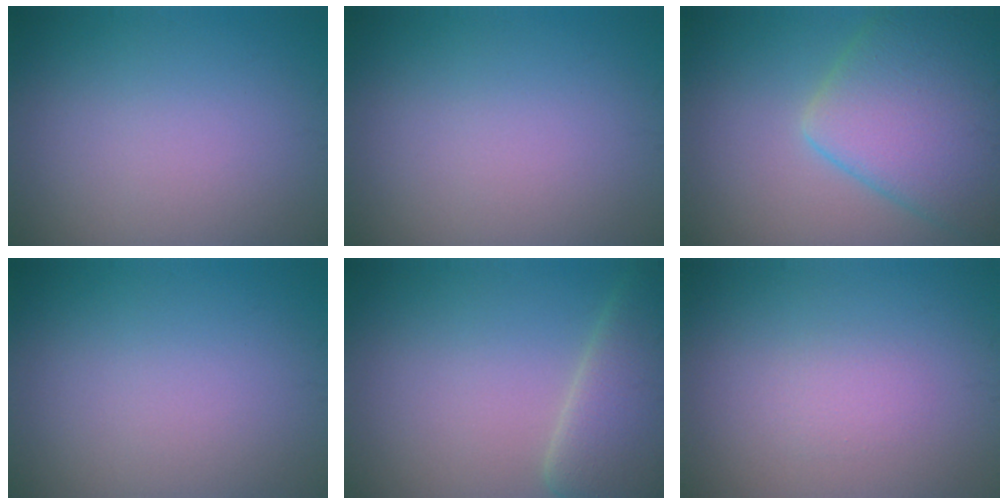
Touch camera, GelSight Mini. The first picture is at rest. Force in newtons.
{"total": 0.0}
{"total": 8.8, "press": 8.8, "slide": 0.4}
{"total": 0.0}
{"total": 6.2, "press": 6.2, "slide": 0.2}
{"total": 1.1, "press": 1.1, "slide": 0.1}